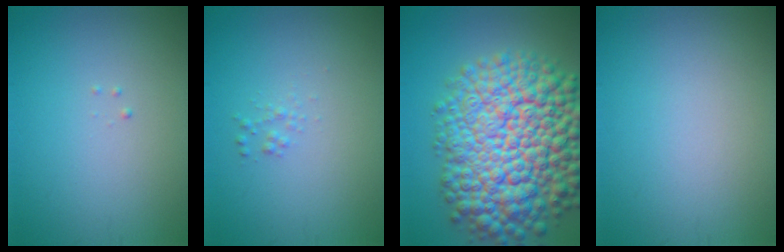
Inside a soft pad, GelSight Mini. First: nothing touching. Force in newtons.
{"total": 0.7, "press": 0.7, "slide": 0.0}
{"total": 15.7, "press": 15.7, "slide": 0.6}
{"total": 0.0}